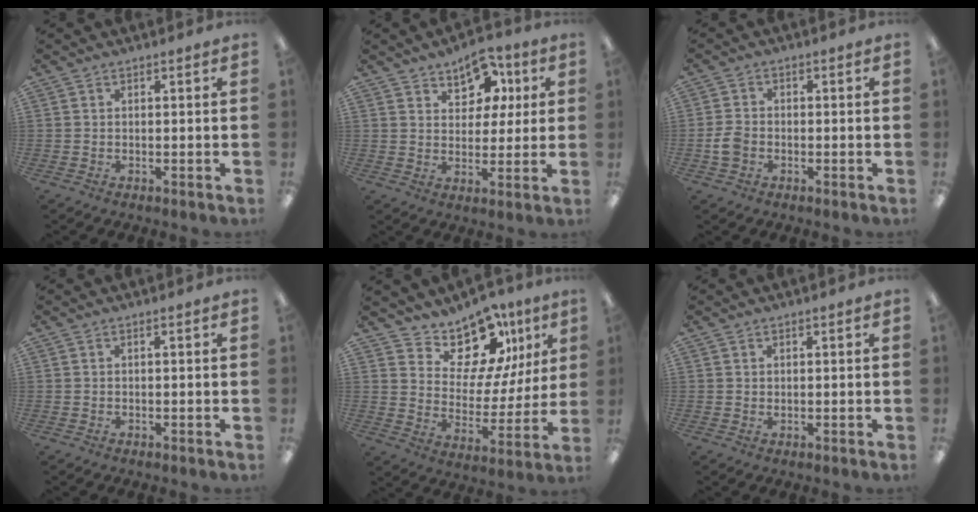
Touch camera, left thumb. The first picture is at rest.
{"total": 9.1, "force": [5.7, 6.2, 3.4], "torque": [-0.037, -0.029, 0.102]}
{"total": 4.1, "force": [-1.1, 3.1, 2.5], "torque": [-0.047, 0.008, -0.021]}
{"total": 0.0}
{"total": 14.7, "force": [11.5, 7.8, 5.0], "torque": [-0.081, -0.089, 0.206]}
{"total": 0.7, "force": [0.6, 0.4, 0.0], "torque": [-0.001, -0.001, 0.011]}